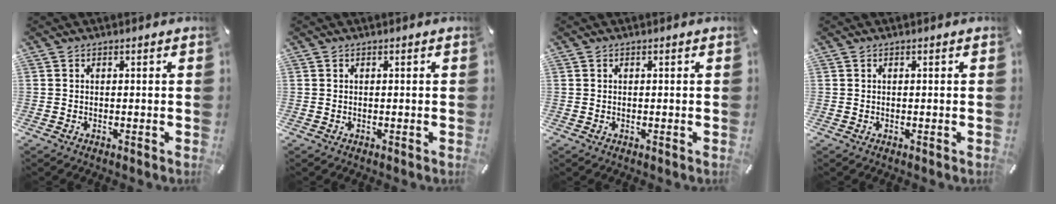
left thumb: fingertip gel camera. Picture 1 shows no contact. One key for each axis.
{"total": 0.0}
{"total": 0.0}
{"total": 0.0}